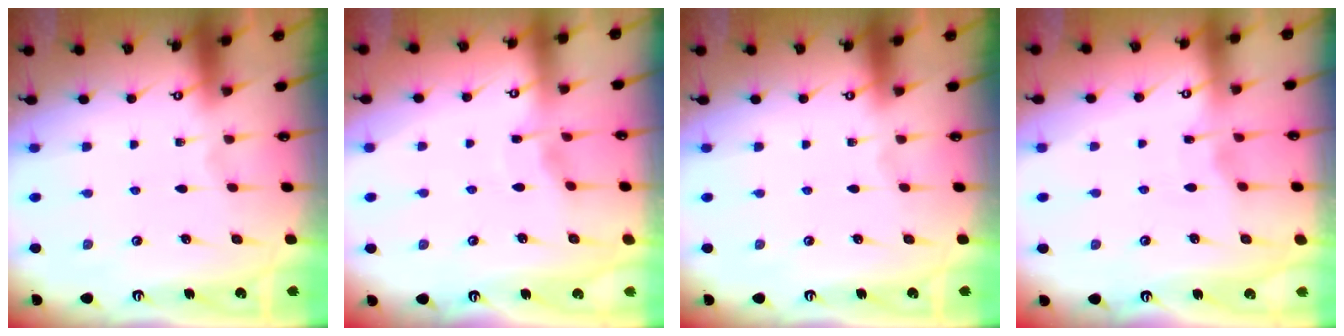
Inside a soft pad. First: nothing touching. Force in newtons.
{"total": 2.7, "press": 2.7, "slide": 0.3}
{"total": 0.0}
{"total": 2.6, "press": 2.6, "slide": 0.3}